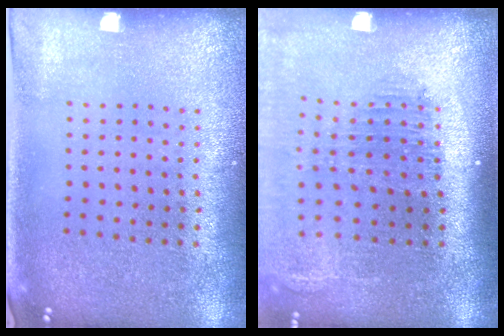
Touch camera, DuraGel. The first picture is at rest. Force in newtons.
{"total": 2.1, "press": 1.7, "slide": 1.2}